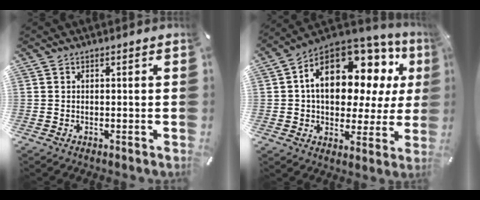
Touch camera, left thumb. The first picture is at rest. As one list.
[{"total": 18.3, "force": [6.1, 11.2, 13.1], "torque": [-0.209, -0.032, 0.102]}]